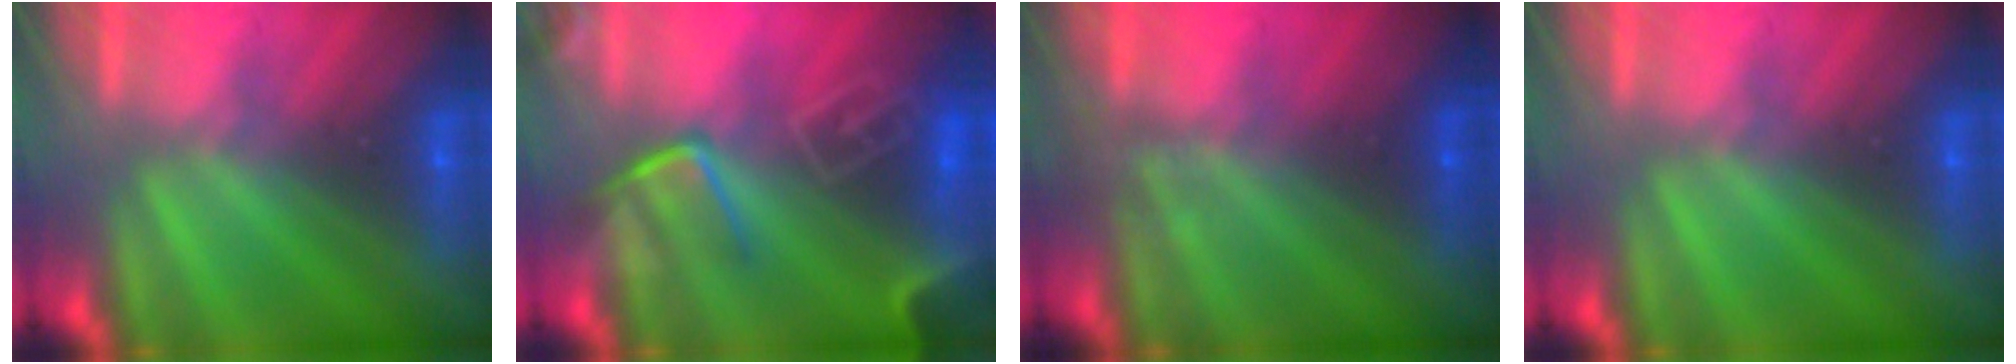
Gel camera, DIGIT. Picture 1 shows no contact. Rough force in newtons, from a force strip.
{"total": 7.3}
{"total": 1.1}
{"total": 0.0}